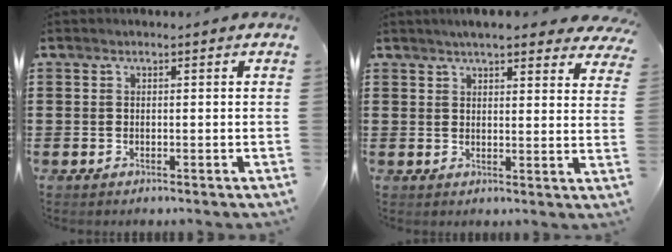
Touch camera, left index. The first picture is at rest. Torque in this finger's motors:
{"motor_torque": [1.74, -0.40, 0.16, -0.06]}